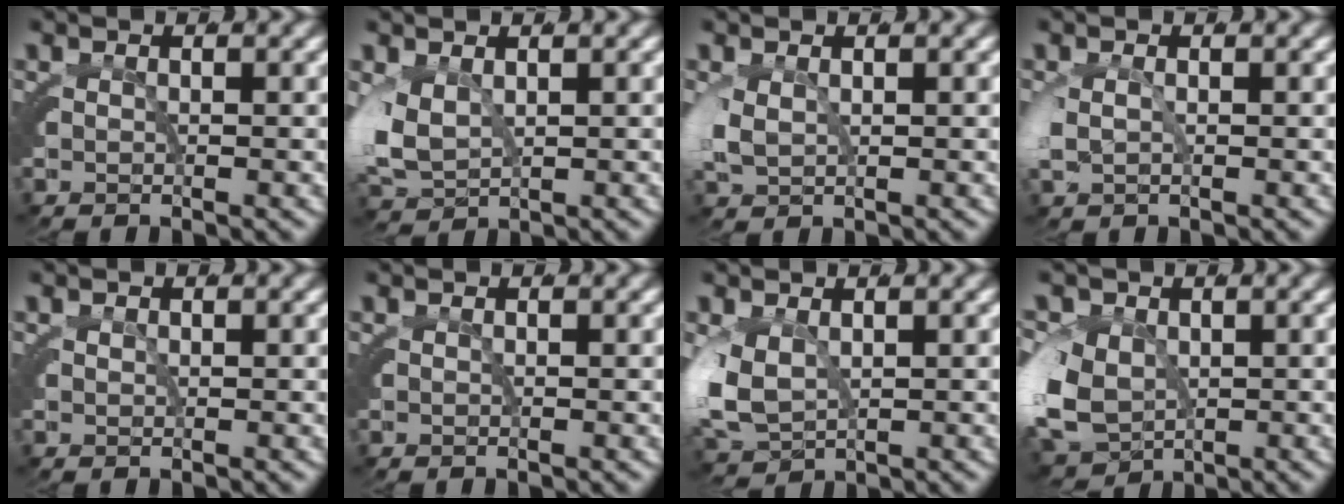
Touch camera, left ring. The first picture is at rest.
{"total": 4.2, "force": [0.6, 3.2, 2.6], "torque": [-0.091, -0.025, 0.031]}
{"total": 1.8, "force": [0.4, 1.1, 1.4], "torque": [-0.054, -0.013, 0.023]}
{"total": 1.2, "force": [-0.1, 0.4, 1.1], "torque": [-0.048, -0.009, 0.009]}
{"total": 0.6, "force": [0.4, 0.4, 0.3], "torque": [-0.008, -0.002, 0.009]}
{"total": 0.0}
{"total": 4.7, "force": [0.0, 3.6, 3.0], "torque": [-0.101, -0.031, 0.024]}
{"total": 8.5, "force": [-1.8, 7.2, 4.2], "torque": [-0.126, -0.046, -0.010]}